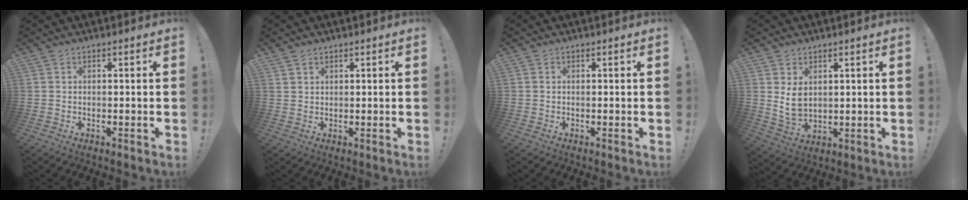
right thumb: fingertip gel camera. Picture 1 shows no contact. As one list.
[{"total": 1.6, "force": [1.4, 0.8, 0.3], "torque": [-0.004, -0.008, 0.026]}, {"total": 0.0}, {"total": 7.2, "force": [2.8, 5.0, 4.3], "torque": [-0.068, -0.012, 0.050]}]